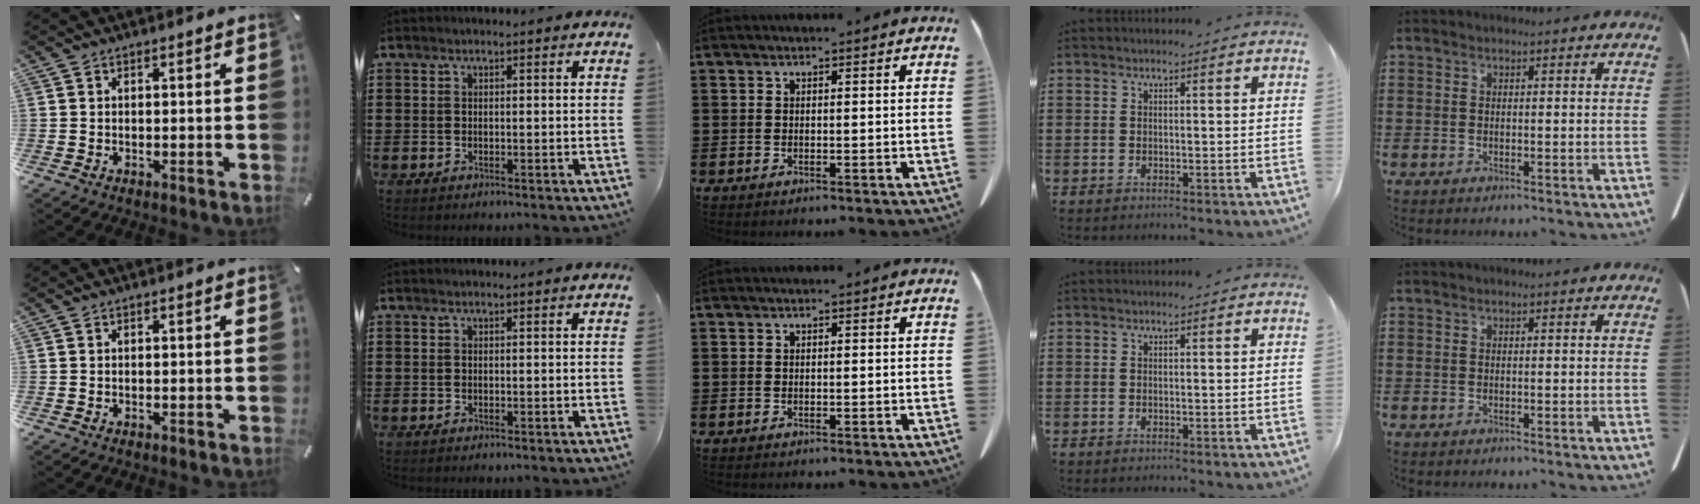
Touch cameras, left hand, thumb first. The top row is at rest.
{}